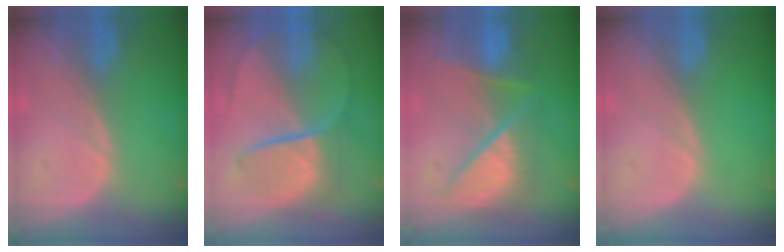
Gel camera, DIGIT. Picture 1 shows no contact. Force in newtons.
{"total": 8.7, "press": 7.5, "slide": 4.5}
{"total": 9.0, "press": 9.0, "slide": 0.9}
{"total": 0.0}